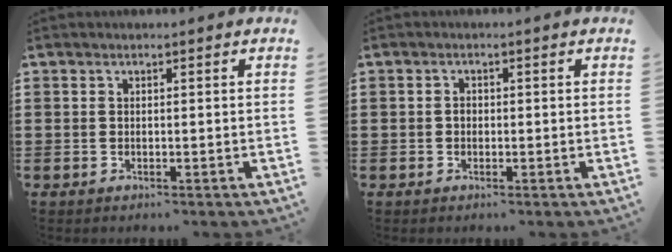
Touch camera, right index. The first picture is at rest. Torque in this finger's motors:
{"motor_torque": [0.29, -0.31, 0.18, 0.03]}